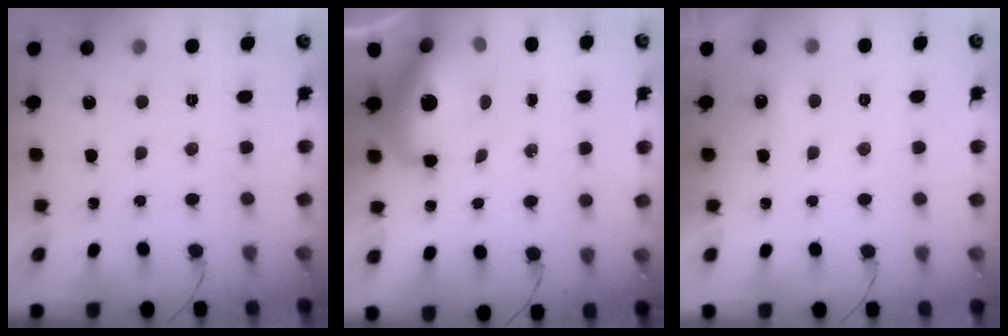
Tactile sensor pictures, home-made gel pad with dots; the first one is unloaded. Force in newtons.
{"total": 13.5, "press": 13.1, "slide": 3.3}
{"total": 2.3, "press": 2.2, "slide": 0.7}